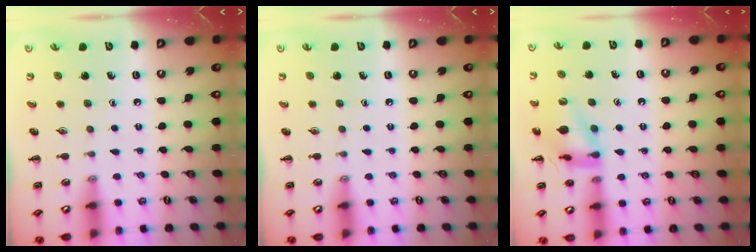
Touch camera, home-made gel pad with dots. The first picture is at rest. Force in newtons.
{"total": 0.0}
{"total": 14.7, "press": 14.6, "slide": 1.4}